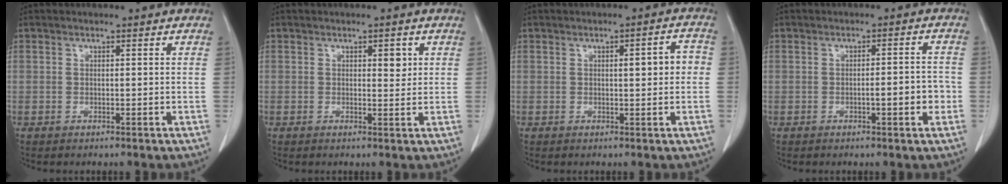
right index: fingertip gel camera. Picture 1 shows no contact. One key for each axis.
{"total": 2.1, "fx": 0.8, "fy": 0.9, "fz": 1.7, "tx": -0.022, "ty": -0.003, "tz": 0.012}
{"total": 3.9, "fx": 0.2, "fy": 0.9, "fz": 3.7, "tx": -0.051, "ty": 0.012, "tz": 0.002}
{"total": 4.0, "fx": -1.2, "fy": 0.8, "fz": 3.7, "tx": -0.054, "ty": 0.007, "tz": -0.013}